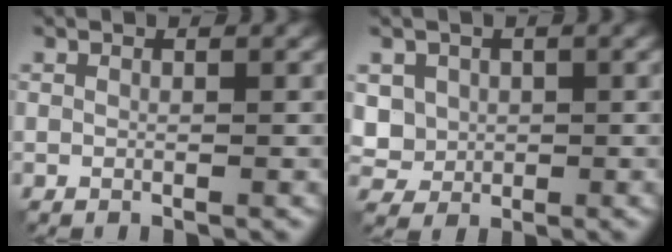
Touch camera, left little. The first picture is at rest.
{"total": 3.7, "force": [1.2, 3.3, 1.3], "torque": [-0.039, 0.002, 0.033]}